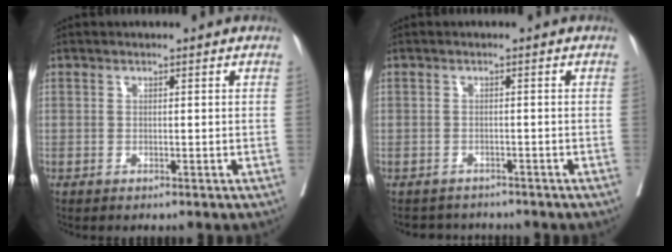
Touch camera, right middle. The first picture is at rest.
{"total": 3.2, "force": [-3.0, 1.1, -0.6], "torque": [0.010, -0.003, -0.047]}